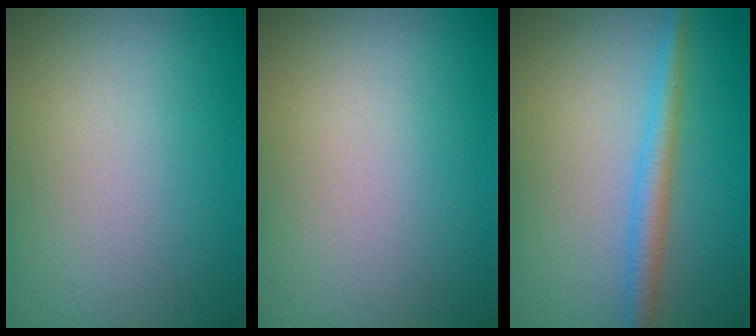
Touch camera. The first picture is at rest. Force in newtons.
{"total": 0.0}
{"total": 2.7, "press": 2.7, "slide": 0.0}